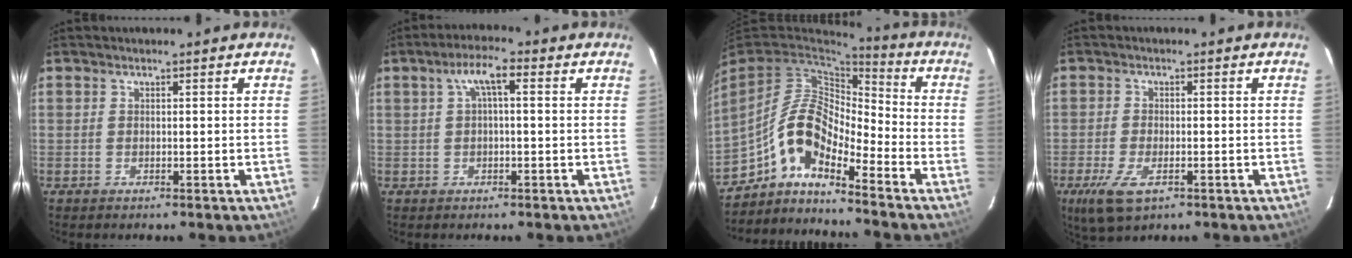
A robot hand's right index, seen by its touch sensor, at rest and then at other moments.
{"total": 4.4, "force": [0.9, 1.2, 4.1], "torque": [-0.079, 0.014, 0.018]}
{"total": 9.2, "force": [-5.8, 3.1, 6.5], "torque": [-0.123, 0.019, -0.122]}
{"total": 7.1, "force": [-3.5, 3.2, 5.3], "torque": [-0.122, -0.018, -0.063]}